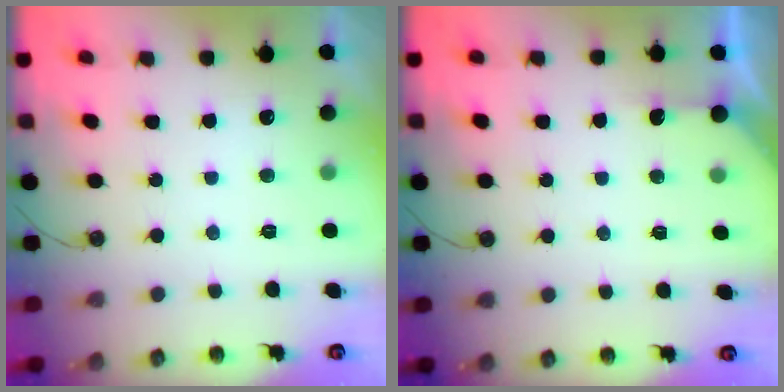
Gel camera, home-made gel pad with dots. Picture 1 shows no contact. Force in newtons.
{"total": 2.5, "press": 2.5, "slide": 0.2}